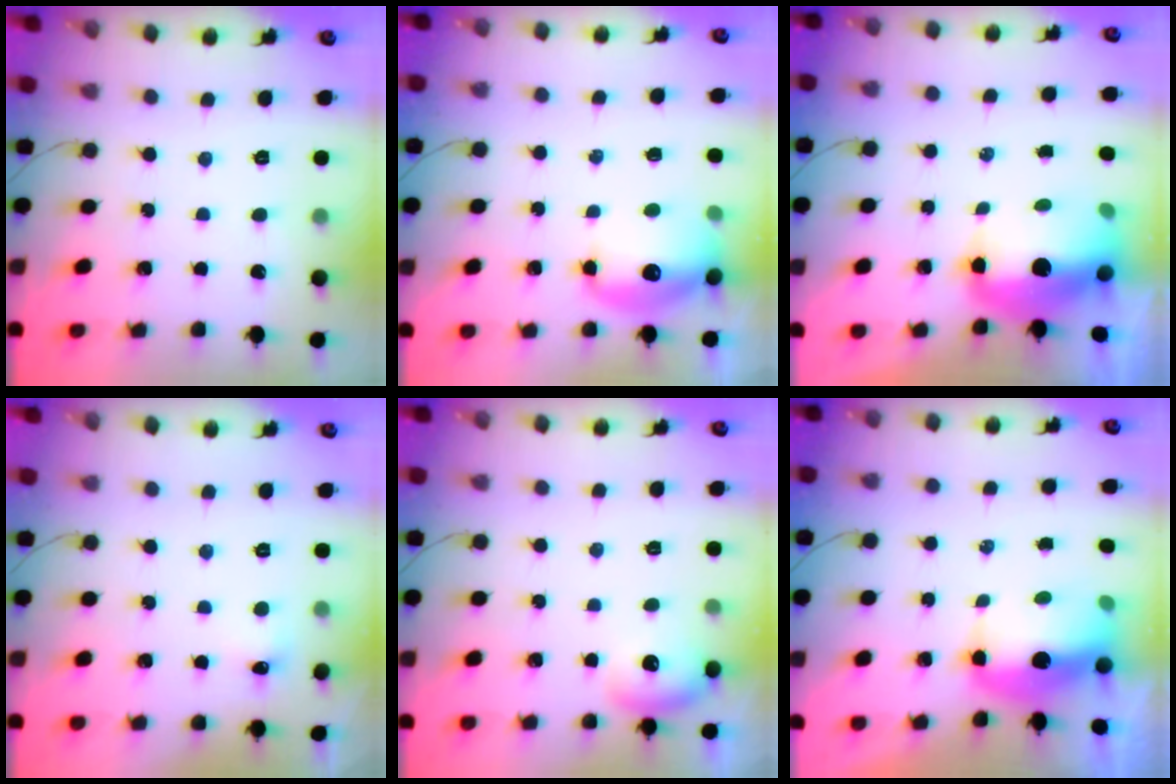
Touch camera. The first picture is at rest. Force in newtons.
{"total": 12.4, "press": 12.0, "slide": 2.8}
{"total": 14.4, "press": 14.1, "slide": 2.7}
{"total": 3.9, "press": 3.8, "slide": 1.1}
{"total": 9.9, "press": 8.4, "slide": 5.2}
{"total": 12.2, "press": 12.0, "slide": 2.6}